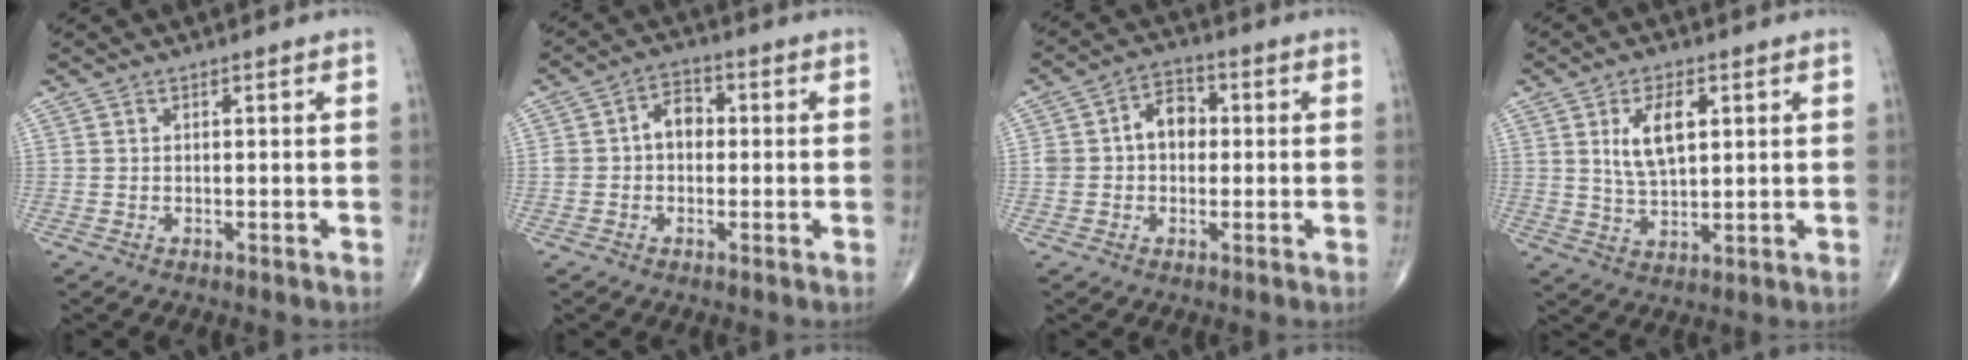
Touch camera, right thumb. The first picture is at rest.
{"total": 5.4, "force": [0.1, 4.0, 3.6], "torque": [-0.045, 0.022, -0.007]}
{"total": 7.1, "force": [0.5, 5.3, 4.7], "torque": [-0.059, 0.023, 0.001]}
{"total": 8.3, "force": [2.5, 4.0, 6.8], "torque": [-0.115, -0.009, 0.049]}